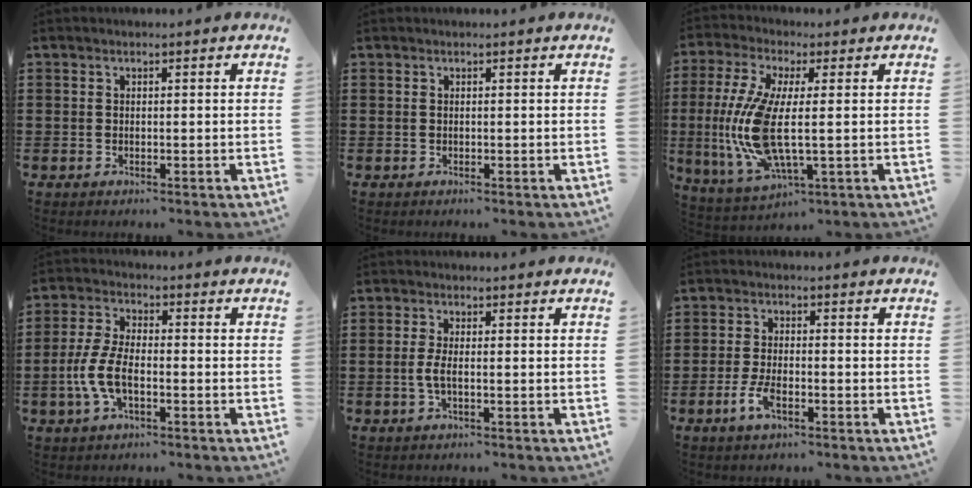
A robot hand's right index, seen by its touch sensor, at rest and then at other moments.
{"total": 0.0}
{"total": 12.1, "force": [-0.5, 3.2, 11.7], "torque": [-0.271, -0.035, -0.015]}
{"total": 6.8, "force": [-2.0, 3.2, 5.7], "torque": [-0.131, -0.003, -0.043]}
{"total": 2.6, "force": [-0.7, 0.5, 2.5], "torque": [-0.068, -0.008, -0.020]}
{"total": 4.3, "force": [-2.0, 1.7, 3.3], "torque": [-0.084, -0.005, -0.045]}